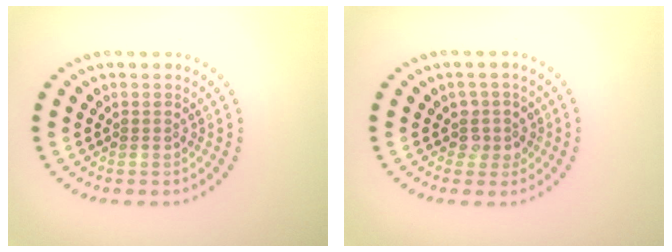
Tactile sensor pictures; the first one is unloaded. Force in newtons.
{"total": 1.8, "press": 1.5, "slide": 1.1}